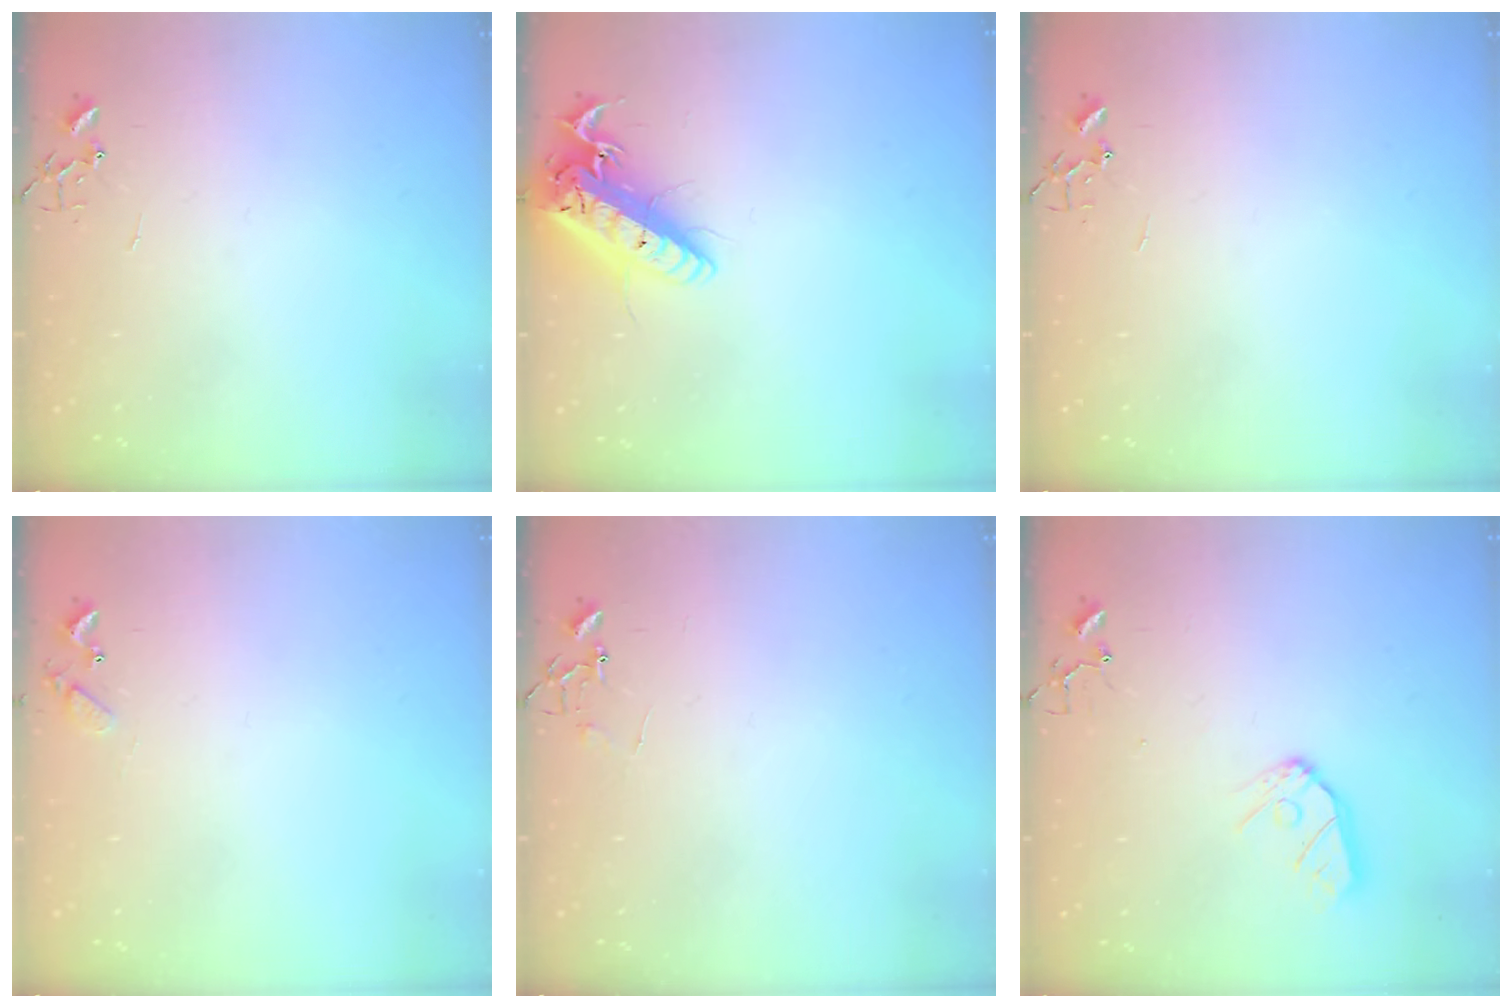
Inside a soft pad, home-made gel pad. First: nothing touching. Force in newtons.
{"total": 19.7, "press": 19.5, "slide": 2.7}
{"total": 0.0}
{"total": 5.5, "press": 5.5, "slide": 0.4}
{"total": 5.5, "press": 5.4, "slide": 0.4}
{"total": 9.7, "press": 9.7, "slide": 0.9}